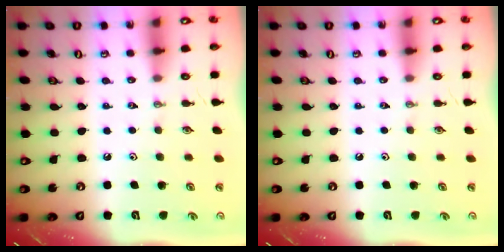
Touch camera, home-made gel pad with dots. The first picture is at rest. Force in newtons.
{"total": 0.0}